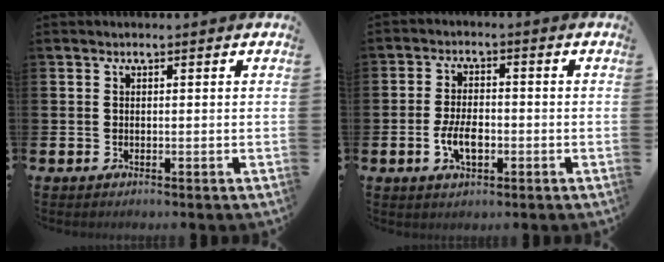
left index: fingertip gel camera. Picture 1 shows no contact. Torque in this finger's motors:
{"motor_torque": [0.92, 0.42, 0.21, 0.06]}